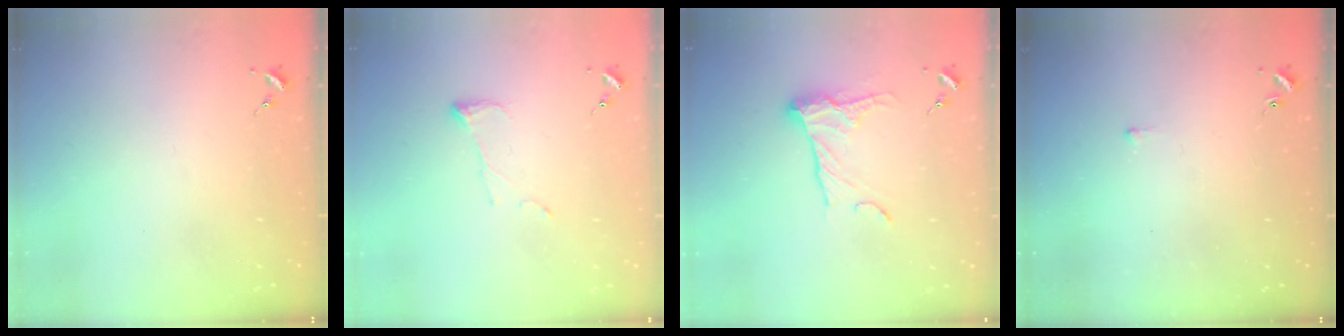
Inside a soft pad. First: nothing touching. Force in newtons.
{"total": 5.7, "press": 5.7, "slide": 0.2}
{"total": 13.1, "press": 13.1, "slide": 0.9}
{"total": 1.6, "press": 1.6, "slide": 0.2}